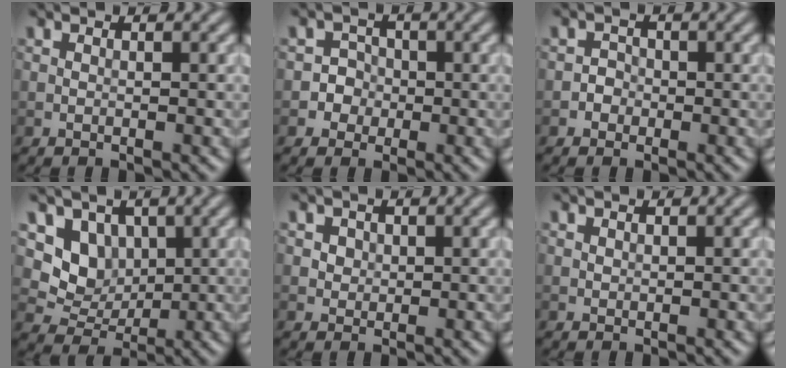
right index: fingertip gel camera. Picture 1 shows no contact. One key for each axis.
{"total": 2.5, "fx": -0.7, "fy": 2.4, "fz": 0.2, "tx": 0.026, "ty": 0.008, "tz": -0.025}
{"total": 1.1, "fx": -0.5, "fy": 1.0, "fz": 0.1, "tx": 0.012, "ty": 0.002, "tz": -0.012}
{"total": 4.1, "fx": 1.2, "fy": 3.5, "fz": 1.8, "tx": -0.032, "ty": -0.010, "tz": 0.016}
{"total": 1.5, "fx": 0.6, "fy": 1.3, "fz": 0.5, "tx": -0.008, "ty": -0.001, "tz": 0.019}
{"total": 0.0}